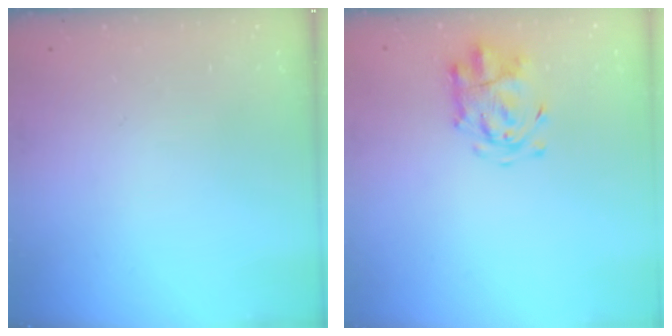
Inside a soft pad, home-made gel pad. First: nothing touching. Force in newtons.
{"total": 4.7, "press": 4.6, "slide": 1.1}